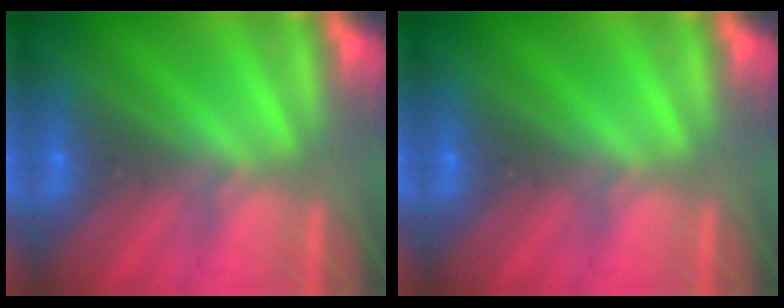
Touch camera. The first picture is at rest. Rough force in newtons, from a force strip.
{"total": 0.0}